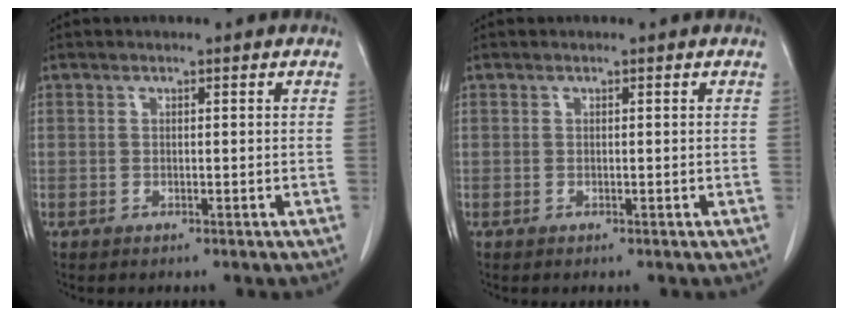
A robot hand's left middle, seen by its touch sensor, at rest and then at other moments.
{"total": 0.0}